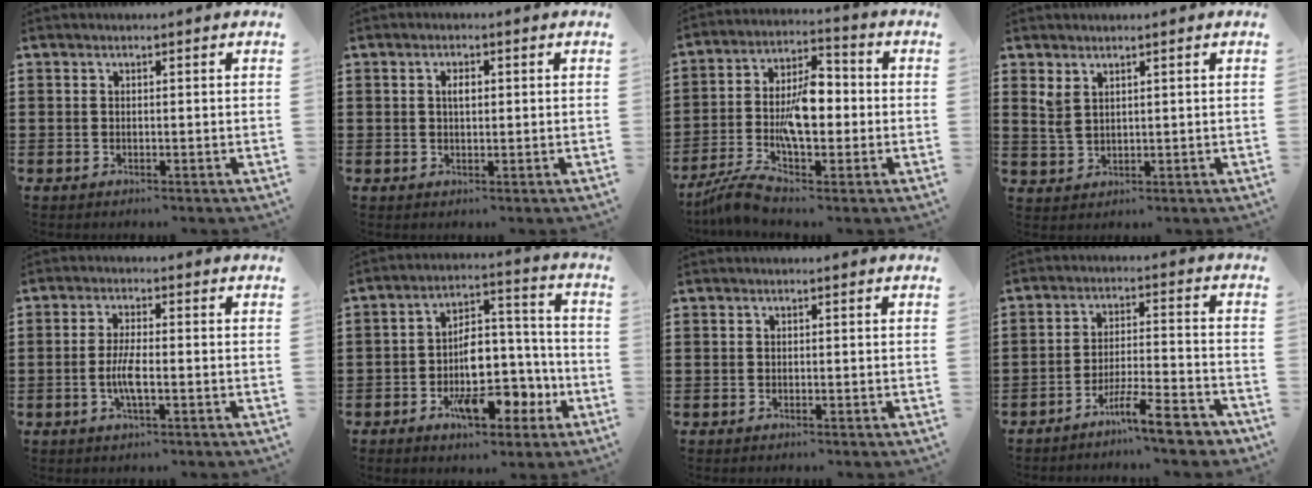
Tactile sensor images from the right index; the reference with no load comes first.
{"total": 1.7, "force": [0.4, 0.7, 1.5], "torque": [-0.031, 0.005, 0.004]}
{"total": 10.1, "force": [-2.8, 4.3, 8.8], "torque": [-0.182, 0.001, -0.053]}
{"total": 2.7, "force": [1.9, 1.2, 1.4], "torque": [-0.033, 0.004, 0.036]}
{"total": 4.4, "force": [-1.1, 0.8, 4.2], "torque": [-0.095, -0.009, -0.027]}
{"total": 10.1, "force": [-3.9, 5.6, 7.4], "torque": [-0.108, 0.009, -0.066]}
{"total": 0.0}
{"total": 8.7, "force": [-7.1, 0.8, 5.0], "torque": [-0.078, 0.008, -0.130]}